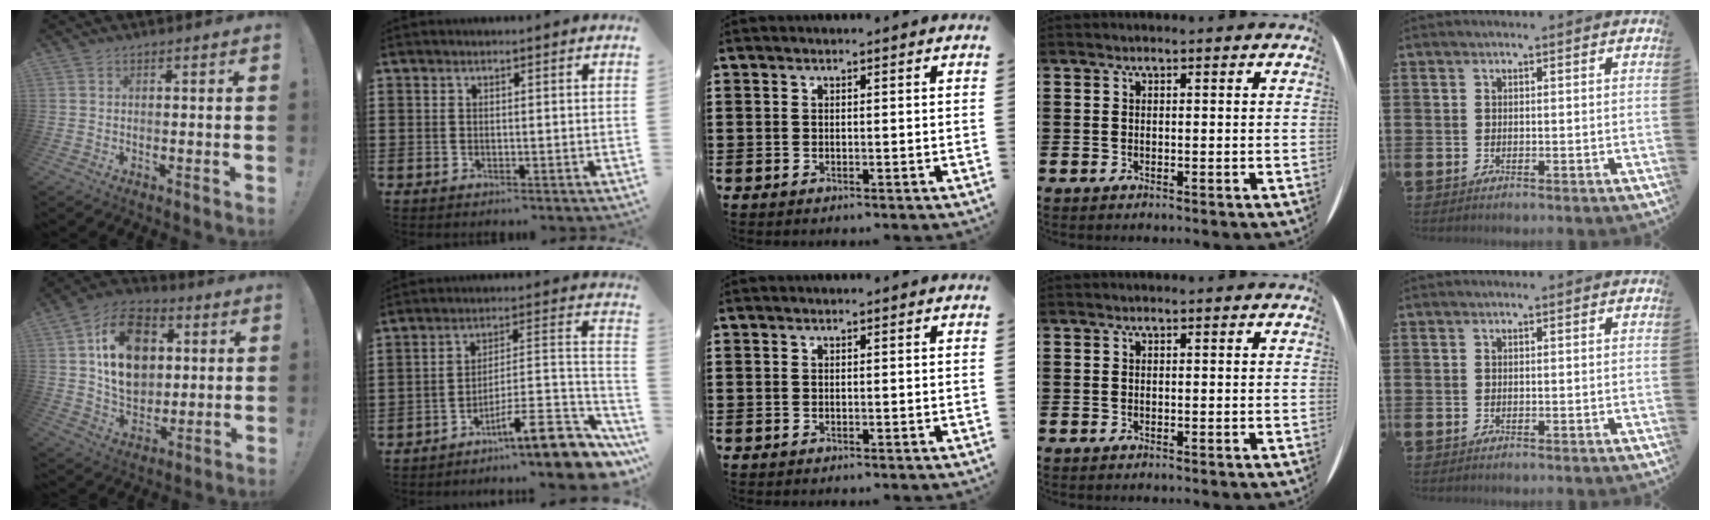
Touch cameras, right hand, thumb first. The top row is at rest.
{"thumb": {"total": 18.5, "force": [4.7, 13.4, 11.9], "torque": [-0.190, -0.002, 0.089]}, "index": {"total": 10.8, "force": [-7.8, 1.9, 7.2], "torque": [-0.092, 0.011, -0.141]}}